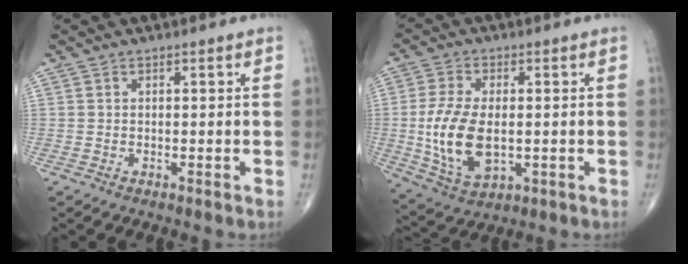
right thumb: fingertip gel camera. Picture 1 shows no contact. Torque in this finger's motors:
{"motor_torque": [-0.51, 0.79, 0.93, 0.78, 0.33]}